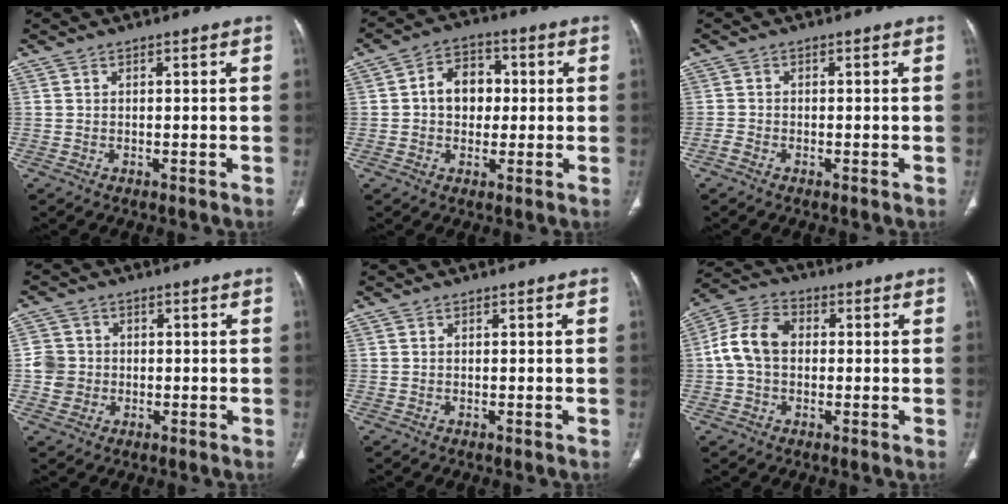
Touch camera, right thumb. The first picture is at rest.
{"total": 8.1, "force": [0.5, 6.2, 5.1], "torque": [-0.051, 0.015, 0.001]}
{"total": 1.2, "force": [-0.8, 0.7, 0.5], "torque": [-0.015, 0.001, -0.021]}
{"total": 4.9, "force": [-0.5, 4.7, 1.2], "torque": [-0.003, 0.009, -0.011]}
{"total": 0.0}
{"total": 9.3, "force": [0.2, 6.8, 6.4], "torque": [-0.117, 0.028, -0.005]}